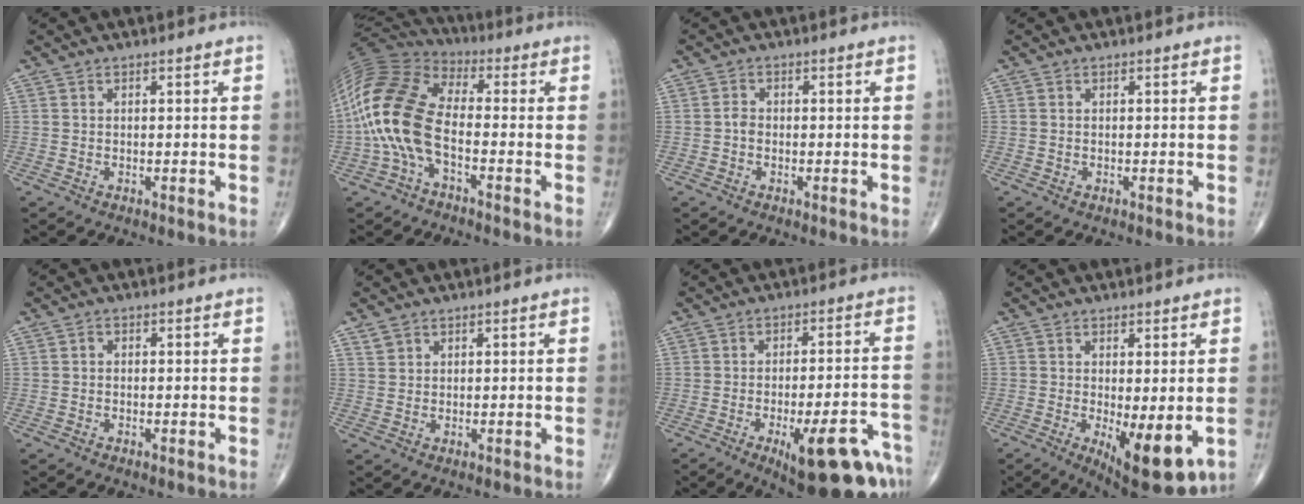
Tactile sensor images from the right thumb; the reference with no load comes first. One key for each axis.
{"total": 15.9, "fx": -3.3, "fy": 8.2, "fz": 13.3, "tx": -0.288, "ty": 0.043, "tz": -0.076}
{"total": 1.6, "fx": -0.4, "fy": 1.2, "fz": 1.0, "tx": -0.011, "ty": 0.004, "tz": -0.011}
{"total": 0.0}
{"total": 0.8, "fx": -0.1, "fy": 0.7, "fz": 0.4, "tx": -0.002, "ty": 0.002, "tz": -0.006}
{"total": 1.9, "fx": 1.3, "fy": 1.3, "fz": 0.4, "tx": 0.000, "ty": -0.003, "tz": 0.023}
{"total": 17.0, "fx": -9.2, "fy": 4.7, "fz": 13.5, "tx": -0.130, "ty": 0.043, "tz": -0.117}
{"total": 10.9, "fx": -2.6, "fy": 3.8, "fz": 9.9, "tx": -0.138, "ty": -0.026, "tz": -0.026}